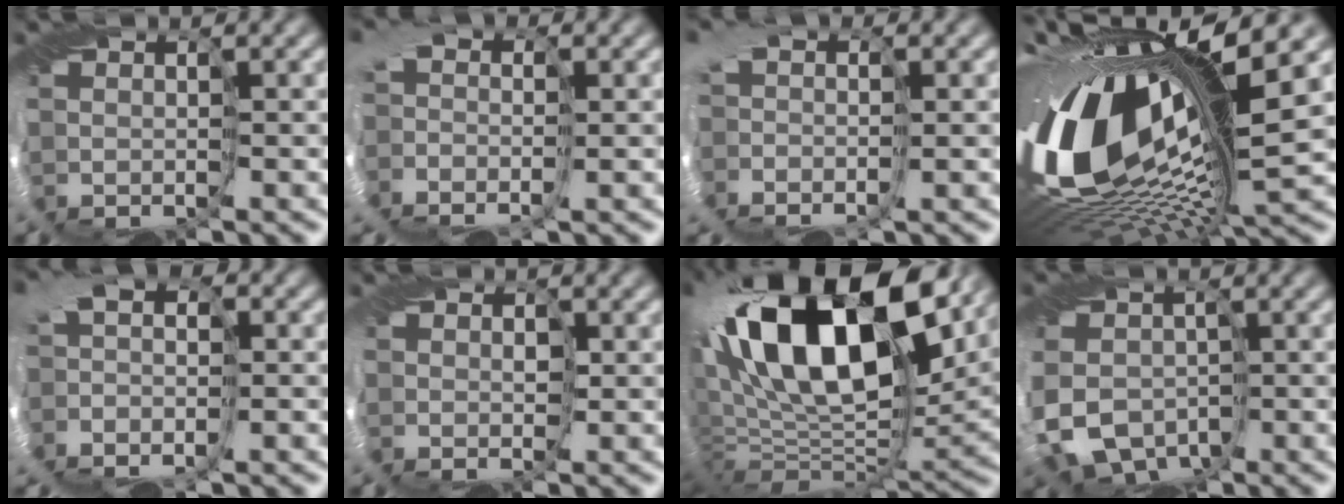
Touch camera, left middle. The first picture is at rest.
{"total": 4.9, "force": [-1.2, 3.6, 3.1], "torque": [-0.041, 0.010, -0.037]}
{"total": 2.7, "force": [-0.7, 1.6, 2.1], "torque": [-0.034, 0.008, -0.017]}
{"total": 17.2, "force": [1.2, 7.6, 15.4], "torque": [-0.320, -0.028, 0.024]}
{"total": 5.7, "force": [-2.6, 3.6, 3.6], "torque": [-0.056, 0.011, -0.051]}
{"total": 1.3, "force": [0.1, 1.2, 0.4], "torque": [-0.002, 0.000, -0.002]}
{"total": 18.7, "force": [4.7, 10.0, 15.1], "torque": [-0.273, 0.029, 0.076]}
{"total": 6.6, "force": [-2.7, 5.2, 2.9], "torque": [-0.051, -0.016, -0.060]}